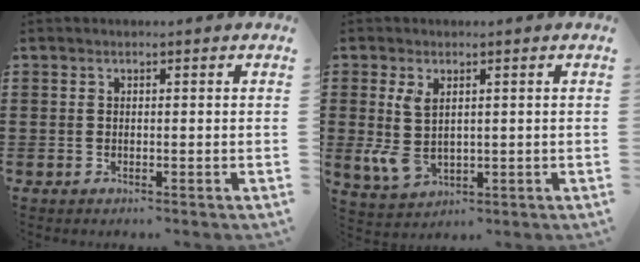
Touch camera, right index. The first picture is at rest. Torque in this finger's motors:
{"motor_torque": [1.54, 0.33, 0.80, 0.21]}